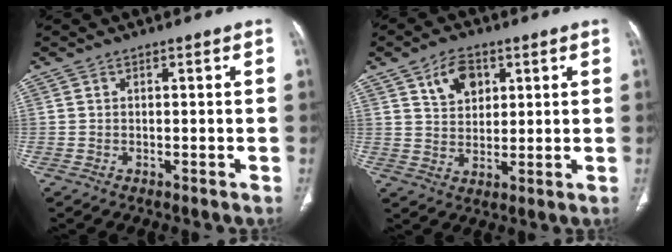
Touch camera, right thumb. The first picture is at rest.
{"total": 7.0, "force": [3.4, 4.6, 4.1], "torque": [-0.048, -0.016, 0.062]}